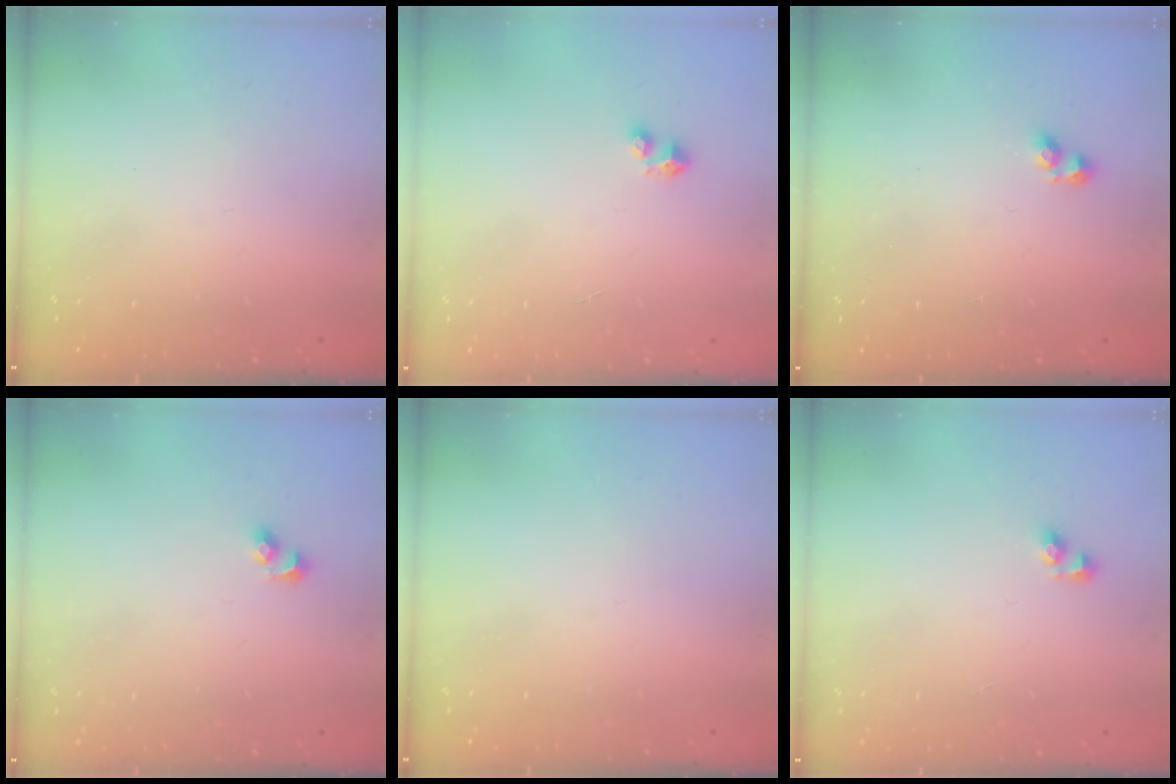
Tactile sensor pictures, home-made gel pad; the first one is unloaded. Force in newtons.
{"total": 3.5, "press": 3.4, "slide": 0.5}
{"total": 1.9, "press": 1.9, "slide": 0.3}
{"total": 2.7, "press": 2.4, "slide": 1.1}
{"total": 0.0}
{"total": 3.9, "press": 3.9, "slide": 0.6}